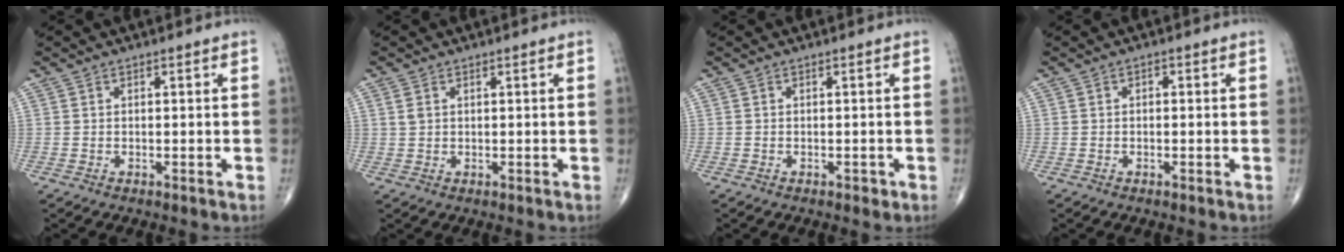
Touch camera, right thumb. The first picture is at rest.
{"total": 1.6, "force": [0.6, 1.0, 1.0], "torque": [-0.024, 0.004, 0.018]}
{"total": 0.9, "force": [-0.5, 0.5, 0.5], "torque": [-0.005, 0.000, -0.006]}
{"total": 0.8, "force": [0.0, 0.5, 0.6], "torque": [-0.006, 0.003, -0.003]}